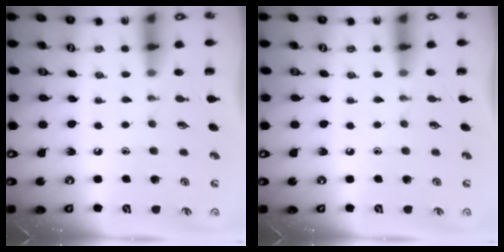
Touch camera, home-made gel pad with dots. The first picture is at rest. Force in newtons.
{"total": 0.0}